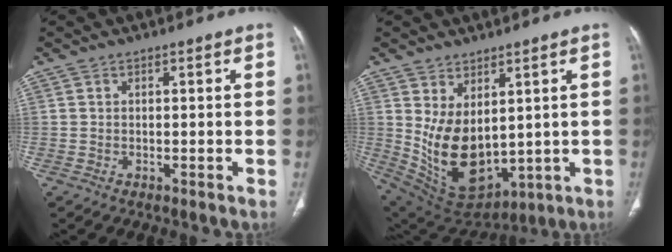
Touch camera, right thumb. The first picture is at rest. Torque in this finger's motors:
{"motor_torque": [-0.48, 1.45, 0.90, 0.89, 0.47]}